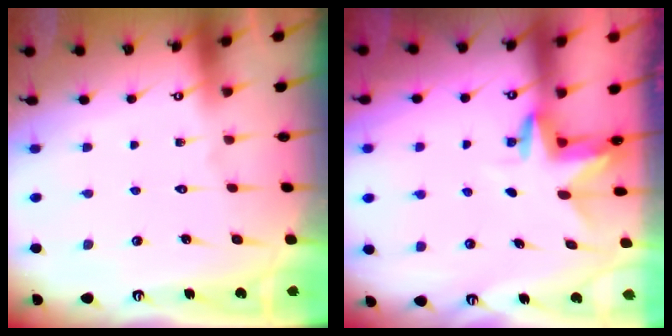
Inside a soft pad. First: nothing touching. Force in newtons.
{"total": 3.4, "press": 3.4, "slide": 0.4}